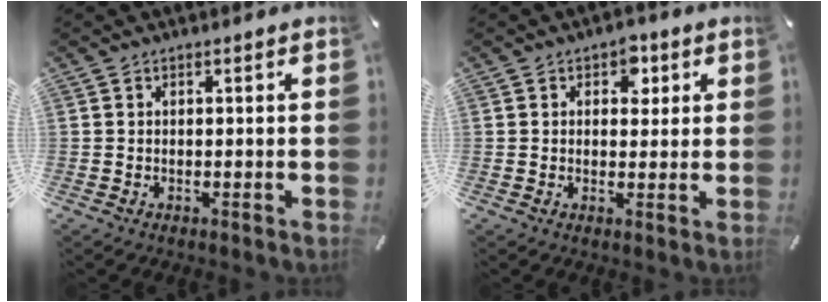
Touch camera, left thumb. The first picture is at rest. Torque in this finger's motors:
{"motor_torque": [0.56, 0.71, 0.34, -0.32, 0.11]}